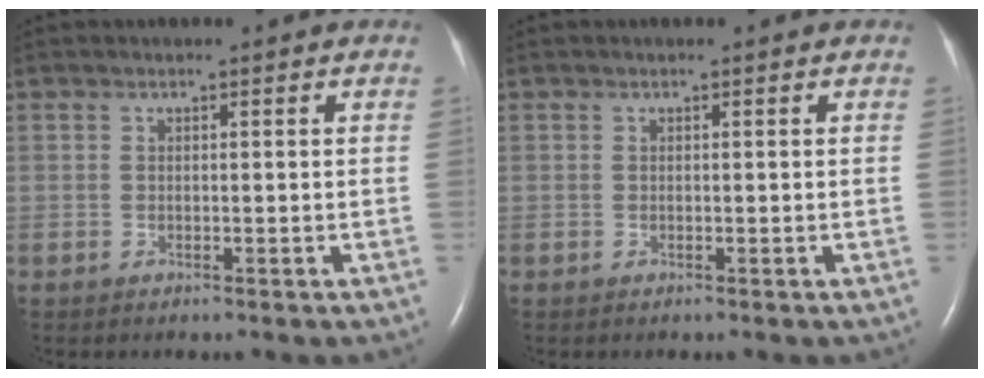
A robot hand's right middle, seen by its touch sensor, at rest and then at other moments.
{"total": 0.0}